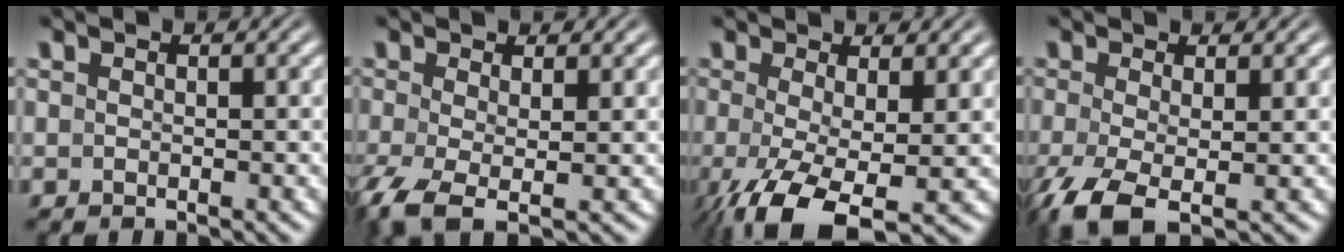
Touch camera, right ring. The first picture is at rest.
{"total": 4.2, "force": [-2.6, 1.9, 2.7], "torque": [-0.081, -0.048, -0.019]}
{"total": 5.5, "force": [-2.9, 1.7, 4.3], "torque": [-0.106, -0.046, -0.022]}
{"total": 4.6, "force": [-2.7, 2.0, 3.1], "torque": [-0.086, -0.044, -0.021]}